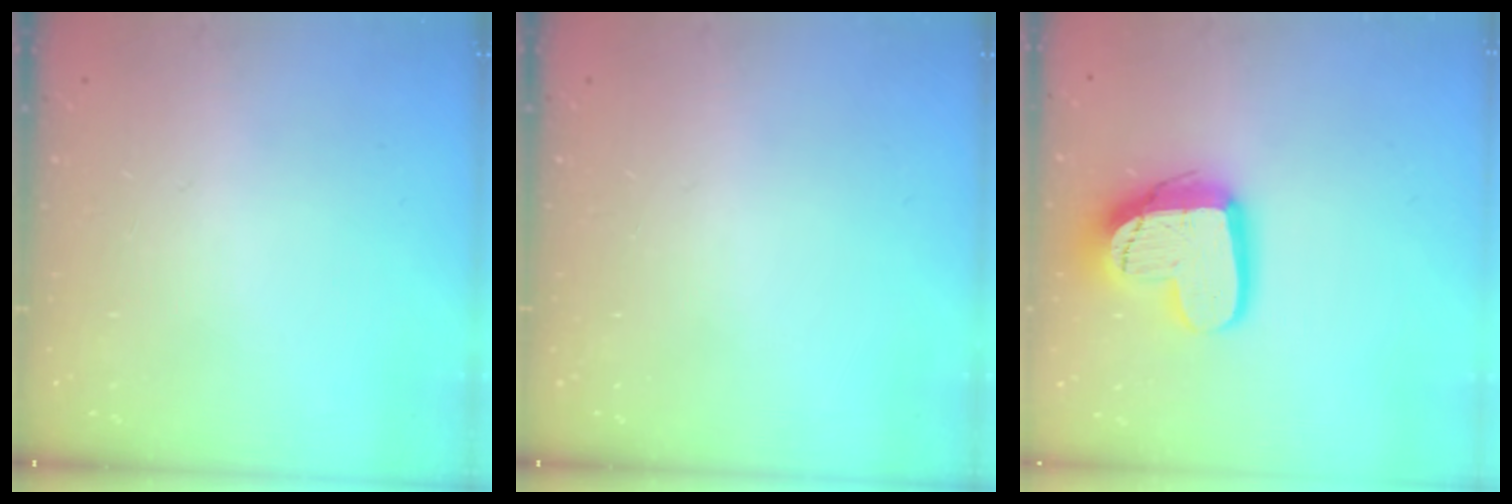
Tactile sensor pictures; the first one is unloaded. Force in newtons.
{"total": 0.0}
{"total": 19.0, "press": 18.9, "slide": 1.6}